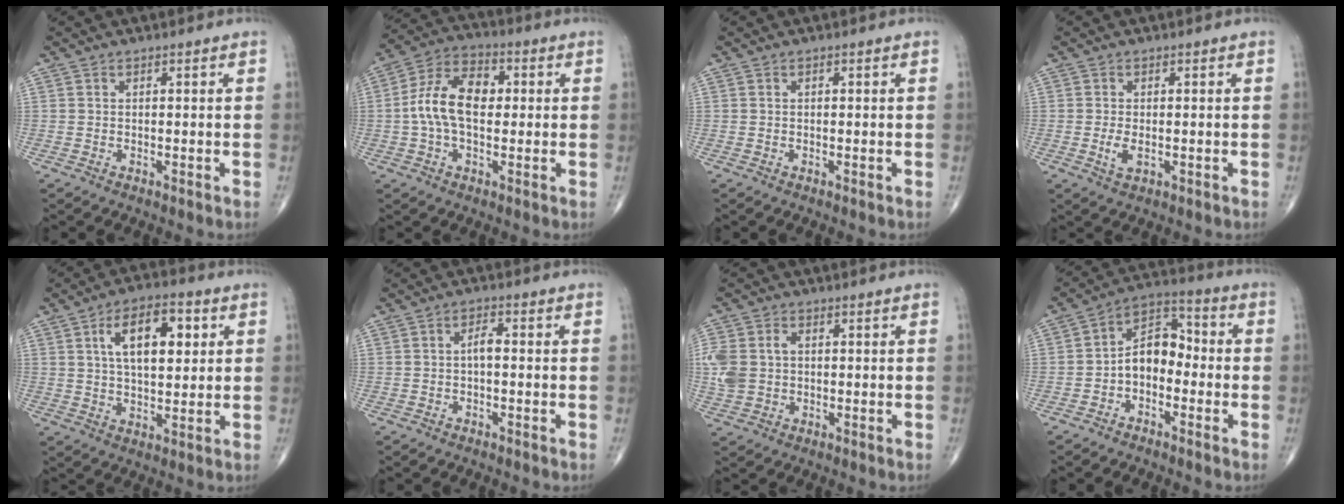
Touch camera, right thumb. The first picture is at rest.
{"total": 11.6, "force": [0.4, 7.0, 9.3], "torque": [-0.175, 0.031, 0.000]}
{"total": 0.0}
{"total": 2.7, "force": [-0.5, 1.3, 2.3], "torque": [-0.049, -0.006, -0.009]}
{"total": 12.2, "force": [3.6, 6.0, 10.1], "torque": [-0.143, -0.002, 0.057]}
{"total": 2.6, "force": [-0.3, 1.2, 2.2], "torque": [-0.035, 0.011, -0.009]}
{"total": 8.8, "force": [0.4, 6.8, 5.5], "torque": [-0.135, 0.013, 0.012]}
{"total": 8.0, "force": [-2.0, 5.3, 5.6], "torque": [-0.074, 0.041, -0.052]}